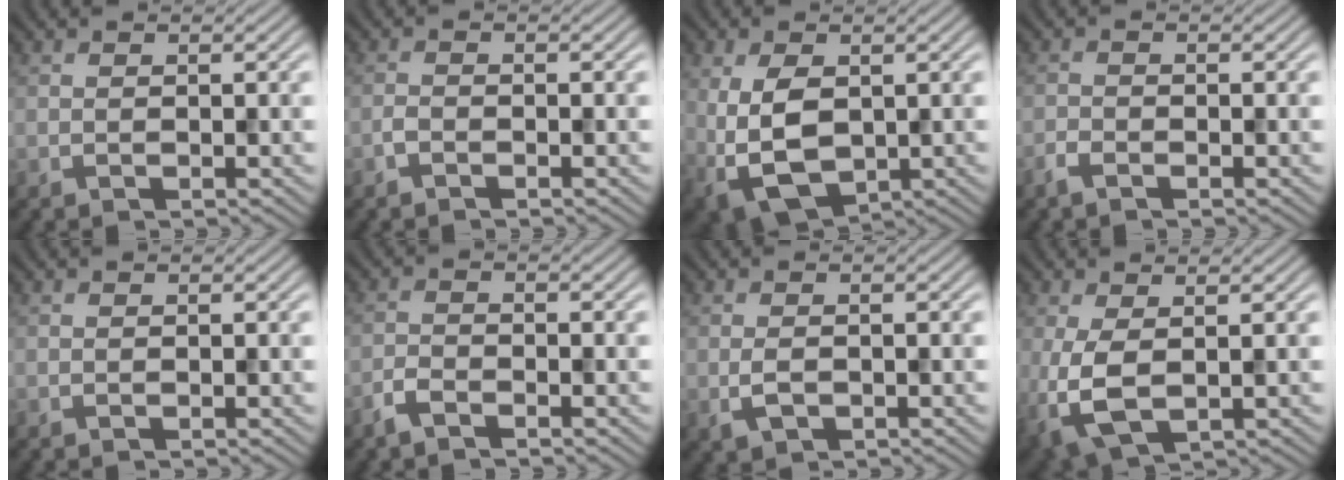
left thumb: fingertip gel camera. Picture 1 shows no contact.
{"total": 1.2, "force": [-0.9, 0.4, 0.6], "torque": [-0.013, 0.002, -0.022]}
{"total": 8.9, "force": [-0.2, 5.5, 6.9], "torque": [-0.172, -0.015, 0.001]}
{"total": 1.5, "force": [-1.2, 0.5, 0.8], "torque": [-0.021, -0.001, -0.030]}
{"total": 0.0}
{"total": 2.3, "force": [-1.8, 0.7, 1.3], "torque": [-0.031, 0.000, -0.045]}
{"total": 1.9, "force": [-0.6, 1.0, 1.5], "torque": [-0.036, -0.004, -0.010]}
{"total": 5.2, "force": [-0.6, 2.7, 4.4], "torque": [-0.116, -0.005, -0.011]}